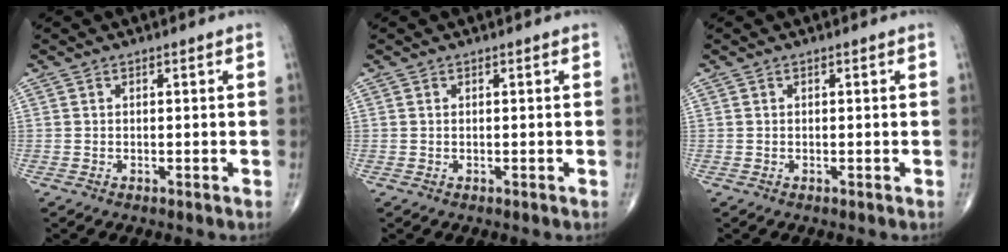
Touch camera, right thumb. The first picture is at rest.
{"total": 0.0}
{"total": 0.0}